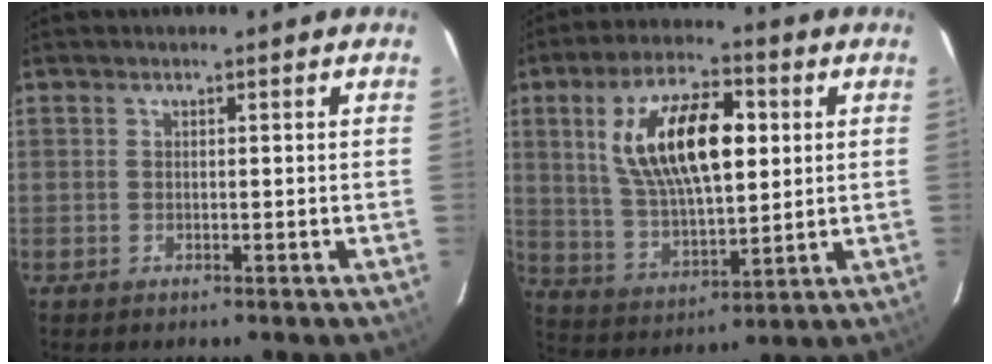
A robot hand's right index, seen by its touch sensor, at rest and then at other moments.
{"total": 17.3, "force": [4.3, 7.5, 15.0], "torque": [-0.277, 0.016, 0.088]}